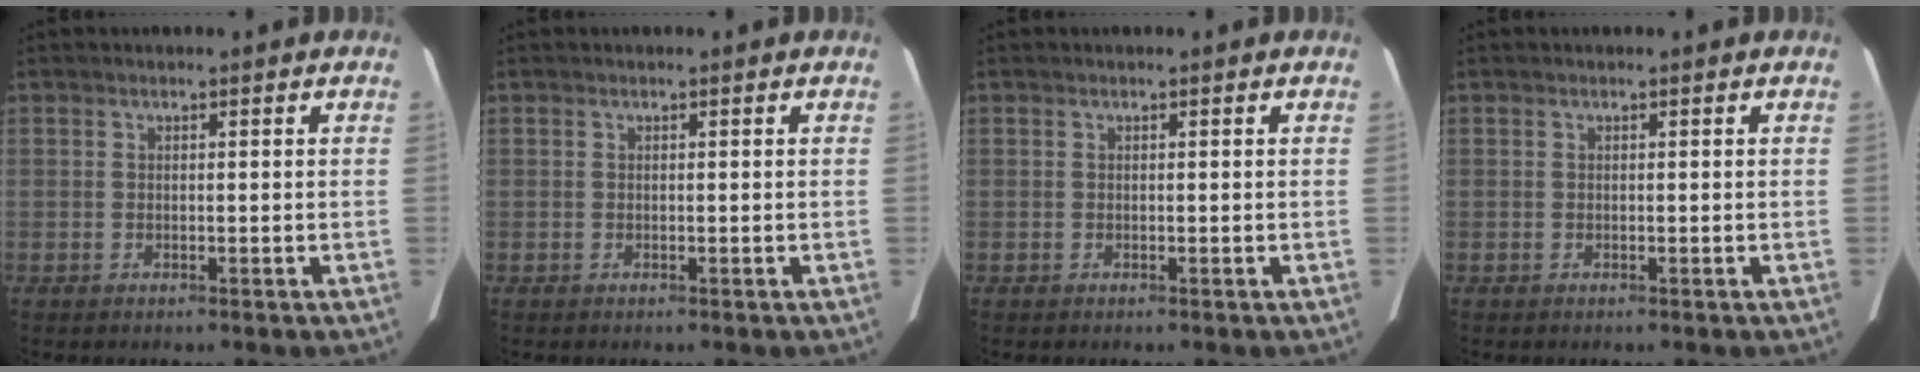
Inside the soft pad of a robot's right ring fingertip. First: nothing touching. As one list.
[{"total": 0.0}, {"total": 0.0}, {"total": 0.0}]